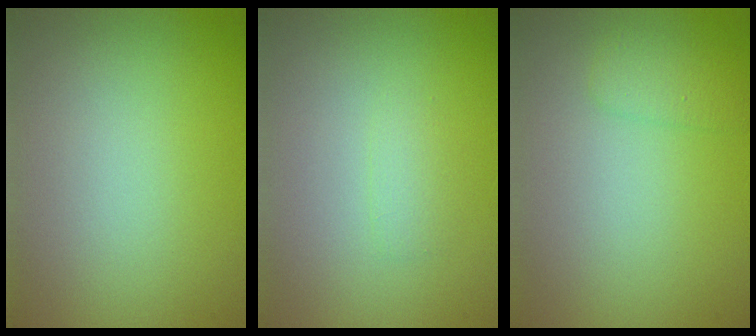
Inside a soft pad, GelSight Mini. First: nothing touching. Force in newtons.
{"total": 1.0, "press": 1.0, "slide": 0.1}
{"total": 1.5, "press": 1.5, "slide": 0.1}